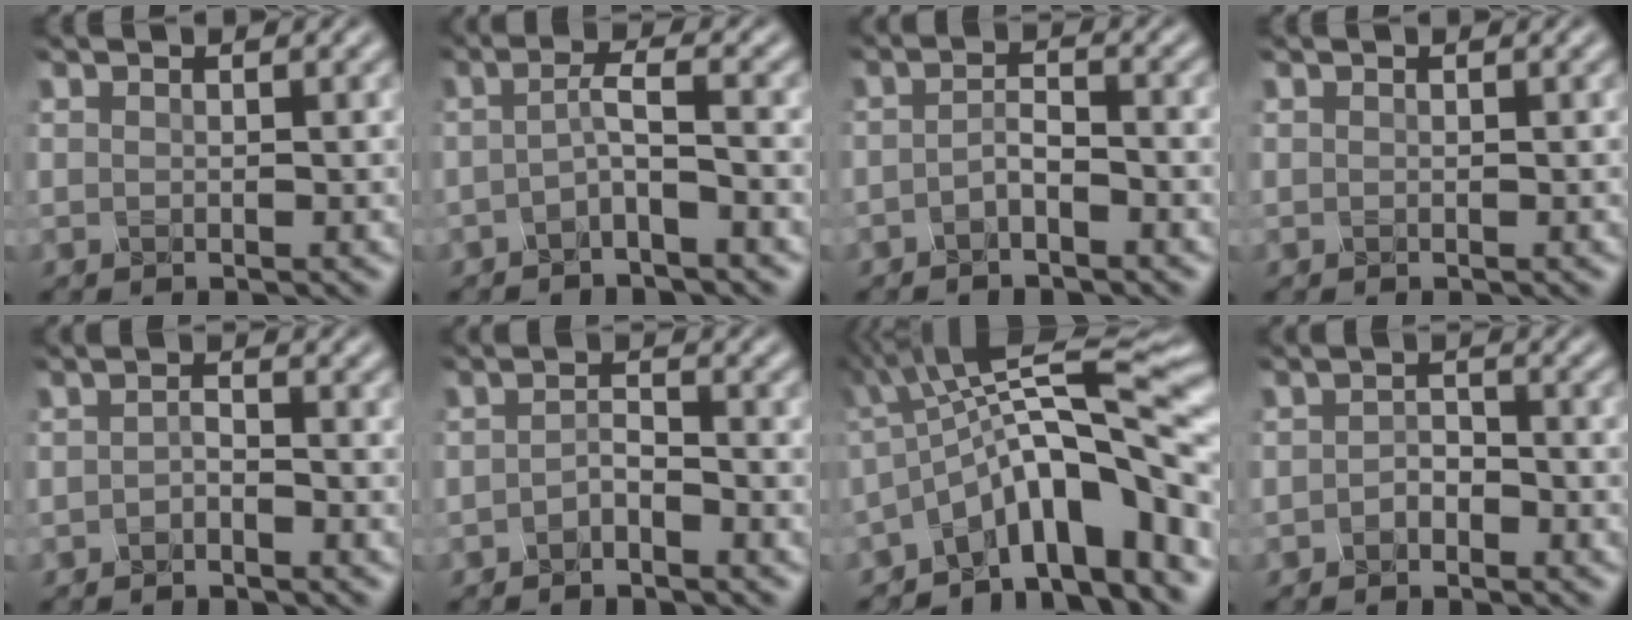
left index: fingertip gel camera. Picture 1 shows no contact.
{"total": 2.3, "force": [-1.4, 0.1, 1.8], "torque": [-0.039, 0.003, -0.032]}
{"total": 1.9, "force": [-1.7, 0.4, 0.9], "torque": [-0.020, 0.005, -0.037]}
{"total": 0.0}
{"total": 1.5, "force": [-1.3, 0.4, 0.6], "torque": [-0.013, 0.001, -0.029]}
{"total": 1.8, "force": [-1.7, 0.4, 0.6], "torque": [-0.014, 0.004, -0.037]}
{"total": 10.9, "force": [-3.3, 3.1, 9.9], "torque": [-0.127, 0.018, -0.073]}
{"total": 1.9, "force": [-1.5, 1.0, 0.7], "torque": [-0.013, 0.002, -0.033]}